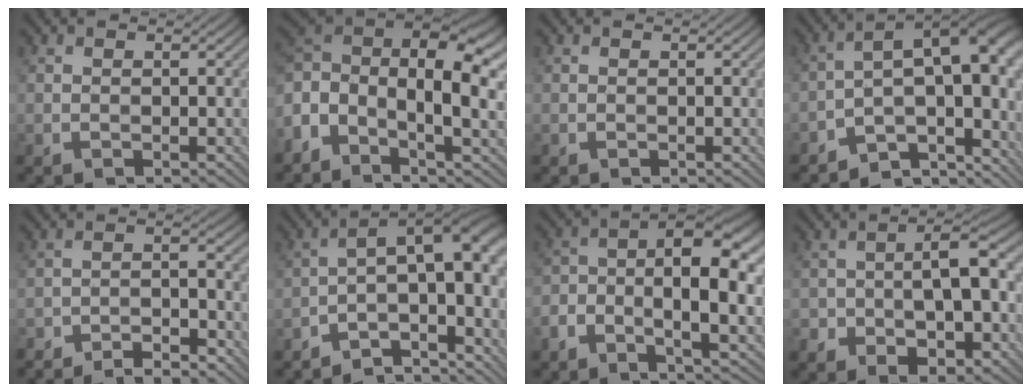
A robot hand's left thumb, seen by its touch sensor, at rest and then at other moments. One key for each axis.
{"total": 13.4, "fx": -0.3, "fy": 7.1, "fz": 11.3, "tx": -0.247, "ty": 0.008, "tz": -0.022}
{"total": 0.0}
{"total": 12.2, "fx": -6.2, "fy": 5.3, "fz": 9.1, "tx": -0.125, "ty": 0.007, "tz": -0.098}
{"total": 5.1, "fx": -4.6, "fy": 0.9, "fz": 2.0, "tx": -0.036, "ty": 0.004, "tz": -0.083}
{"total": 10.2, "fx": -5.1, "fy": 3.3, "fz": 8.2, "tx": -0.106, "ty": 0.009, "tz": -0.084}
{"total": 11.0, "fx": -2.5, "fy": 4.7, "fz": 9.6, "tx": -0.166, "ty": -0.004, "tz": -0.048}
{"total": 10.4, "fx": -3.0, "fy": 5.9, "fz": 8.0, "tx": -0.109, "ty": -0.007, "tz": -0.046}